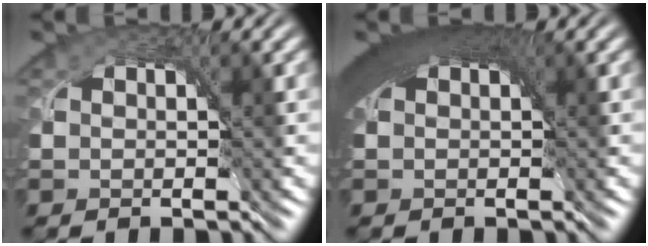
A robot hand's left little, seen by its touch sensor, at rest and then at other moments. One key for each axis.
{"total": 7.3, "fx": 2.9, "fy": 3.6, "fz": 5.7, "tx": -0.090, "ty": 0.016, "tz": 0.031}